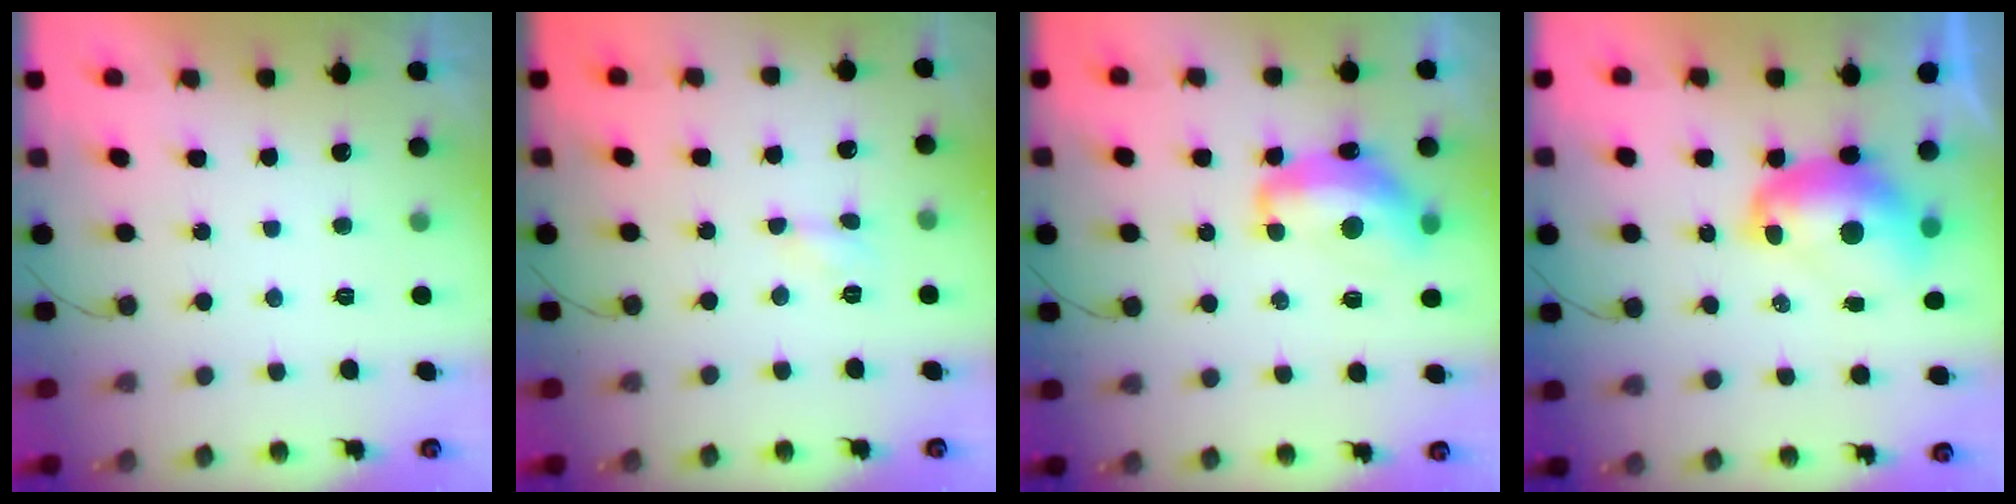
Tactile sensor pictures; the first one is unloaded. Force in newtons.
{"total": 2.9, "press": 2.9, "slide": 0.3}
{"total": 12.8, "press": 12.8, "slide": 1.1}
{"total": 10.1, "press": 10.0, "slide": 1.1}